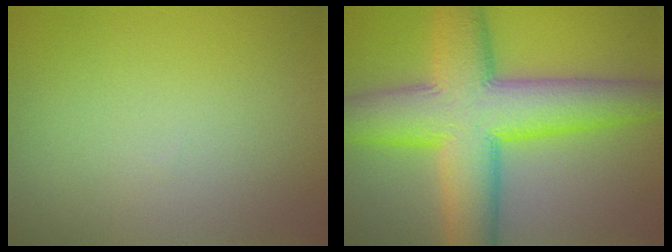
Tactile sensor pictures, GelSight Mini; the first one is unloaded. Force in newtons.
{"total": 12.0, "press": 12.0, "slide": 0.3}